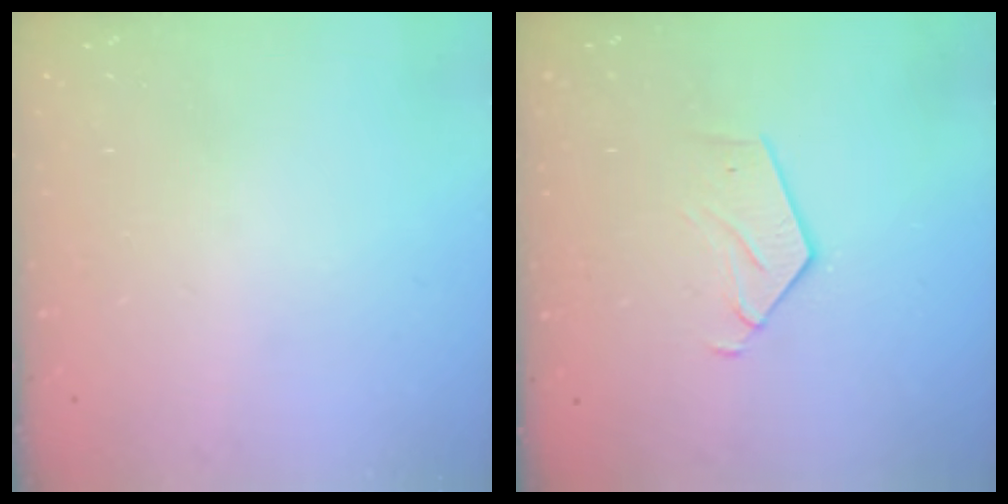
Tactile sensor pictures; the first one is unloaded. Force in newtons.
{"total": 4.0, "press": 4.0, "slide": 0.2}